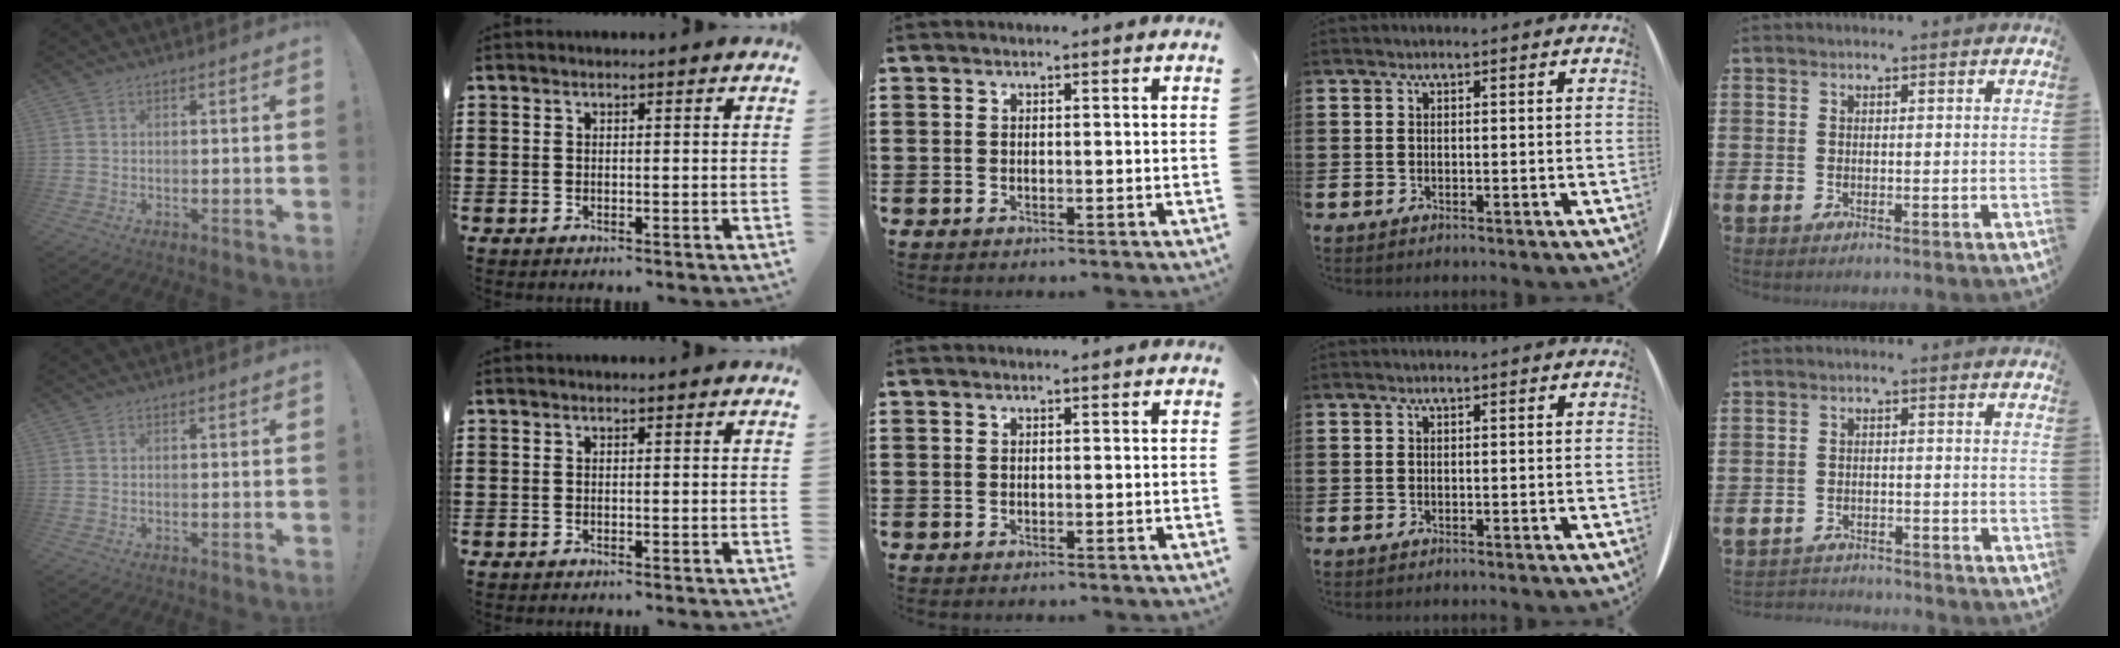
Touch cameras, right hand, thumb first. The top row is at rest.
{"little": {"total": 2.1, "force": [-2.0, 0.2, -0.3], "torque": [-0.002, 0.002, -0.046]}}